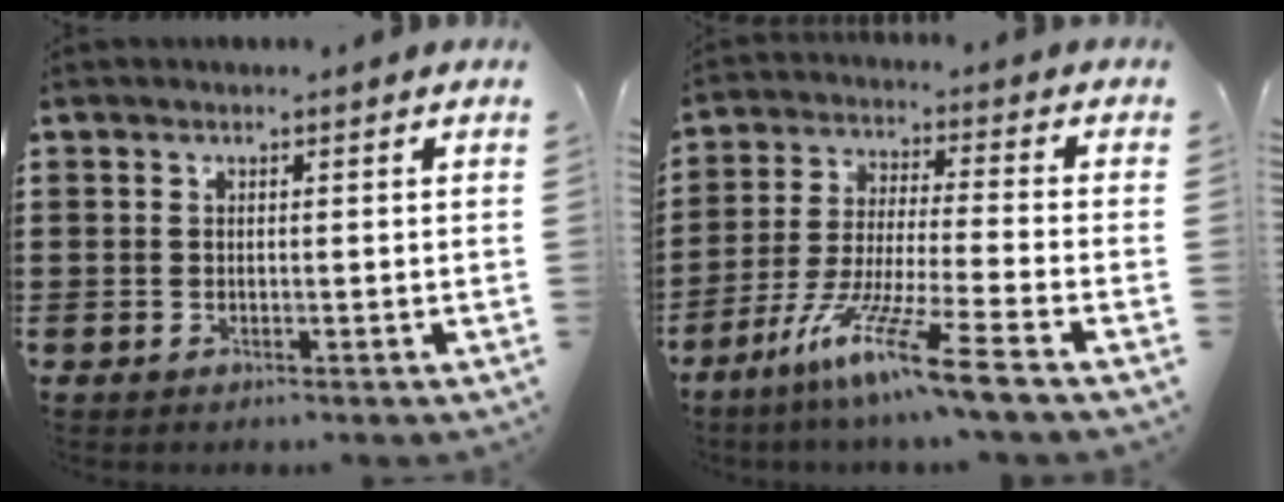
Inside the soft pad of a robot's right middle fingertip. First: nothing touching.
{"total": 11.6, "force": [-8.3, 0.1, 8.1], "torque": [-0.167, -0.002, -0.165]}